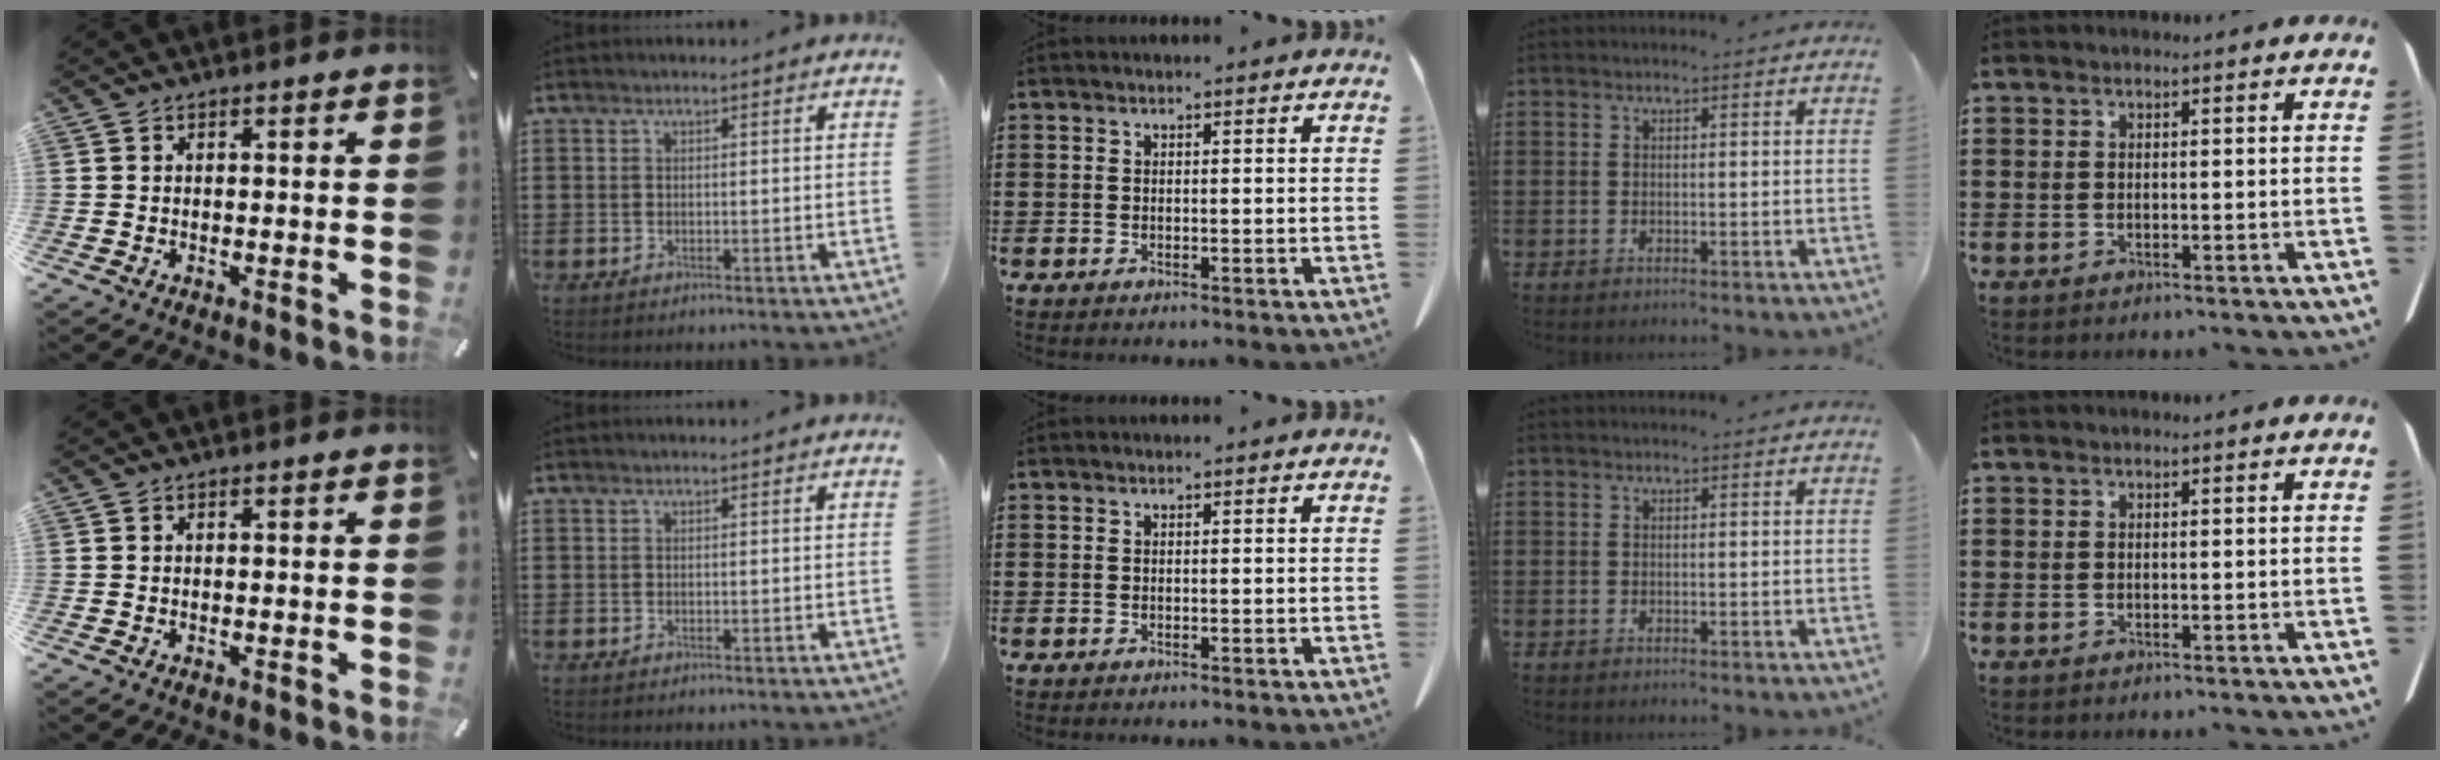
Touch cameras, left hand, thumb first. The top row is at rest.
{}